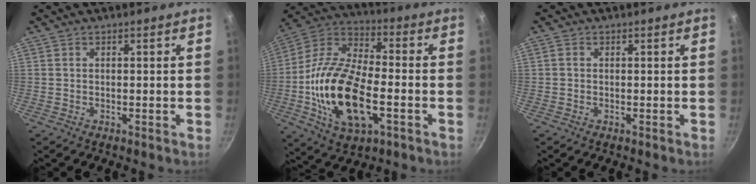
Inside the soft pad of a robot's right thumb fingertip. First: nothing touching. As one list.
[{"total": 21.2, "force": [-4.7, 10.5, 17.8], "torque": [-0.337, 0.027, -0.097]}, {"total": 0.6, "force": [0.0, 0.6, 0.3], "torque": [-0.004, 0.003, -0.001]}]